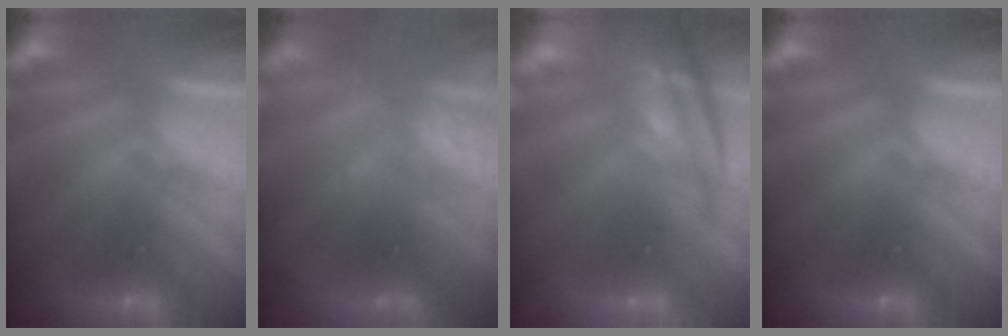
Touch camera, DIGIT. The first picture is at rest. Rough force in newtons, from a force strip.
{"total": 2.3}
{"total": 7.8}
{"total": 0.0}